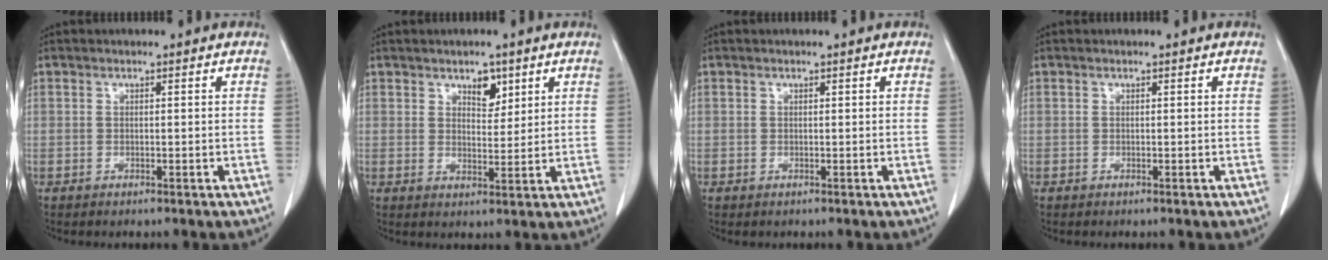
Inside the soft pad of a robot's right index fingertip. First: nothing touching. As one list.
[{"total": 3.6, "force": [2.2, 1.9, 2.1], "torque": [-0.031, -0.004, 0.038]}, {"total": 0.0}, {"total": 0.0}]